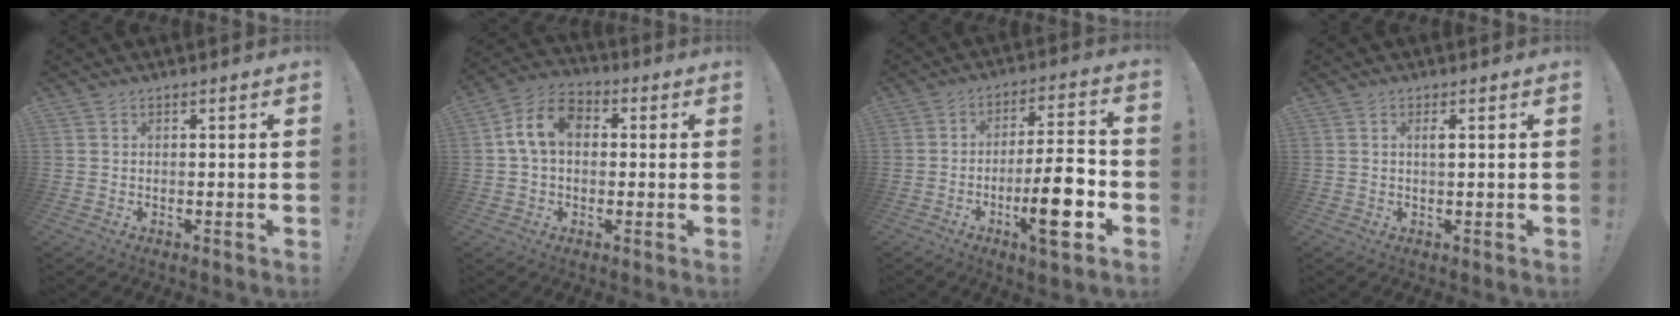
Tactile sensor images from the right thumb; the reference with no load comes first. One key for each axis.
{"total": 10.9, "fx": 1.9, "fy": 7.7, "fz": 7.5, "tx": -0.139, "ty": 0.021, "tz": 0.039}
{"total": 15.0, "fx": -5.2, "fy": 3.2, "fz": 13.6, "tx": -0.207, "ty": 0.014, "tz": -0.083}
{"total": 1.3, "fx": 0.4, "fy": 0.0, "fz": 1.3, "tx": -0.011, "ty": -0.006, "tz": 0.002}